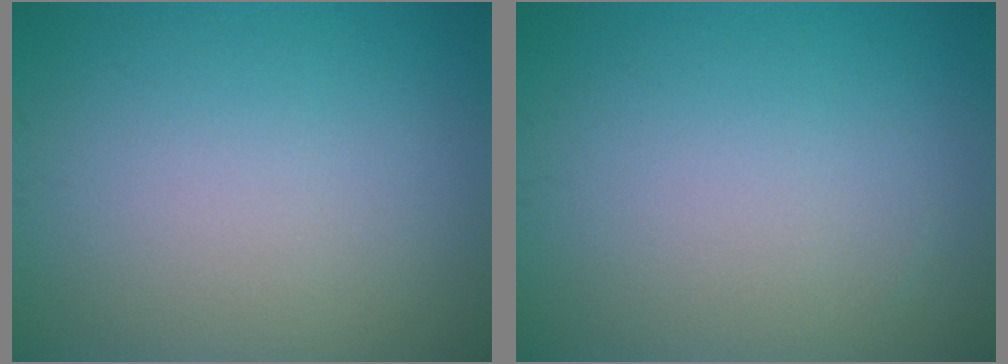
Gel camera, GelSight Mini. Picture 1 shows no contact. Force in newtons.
{"total": 0.0}